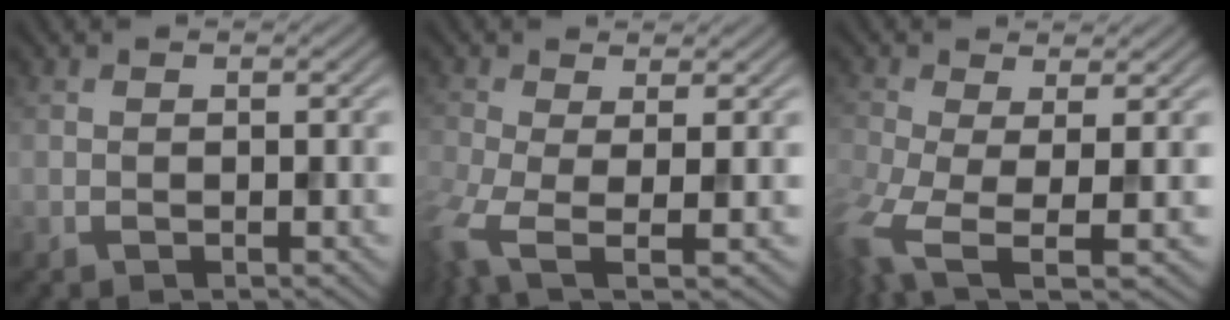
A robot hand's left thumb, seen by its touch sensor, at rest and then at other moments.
{"total": 5.5, "force": [-2.4, 1.7, 4.6], "torque": [-0.112, -0.020, -0.047]}
{"total": 7.1, "force": [-2.7, 2.6, 6.0], "torque": [-0.142, -0.029, -0.048]}